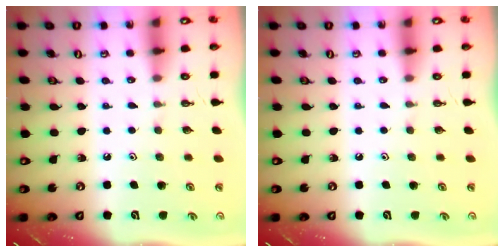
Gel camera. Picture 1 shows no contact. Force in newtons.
{"total": 0.0}